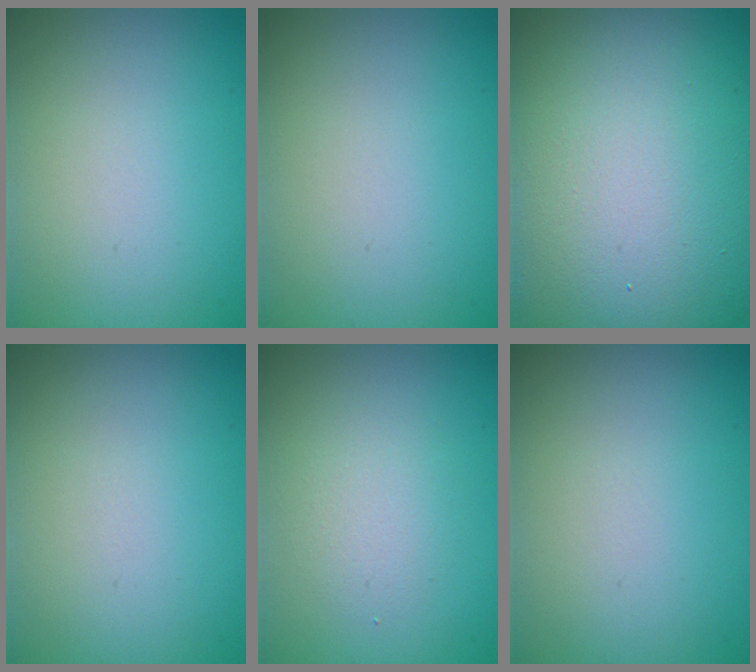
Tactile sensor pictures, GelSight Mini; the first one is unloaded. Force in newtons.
{"total": 0.0}
{"total": 20.2, "press": 20.2, "slide": 0.8}
{"total": 0.0}
{"total": 2.0, "press": 2.0, "slide": 0.1}
{"total": 0.0}